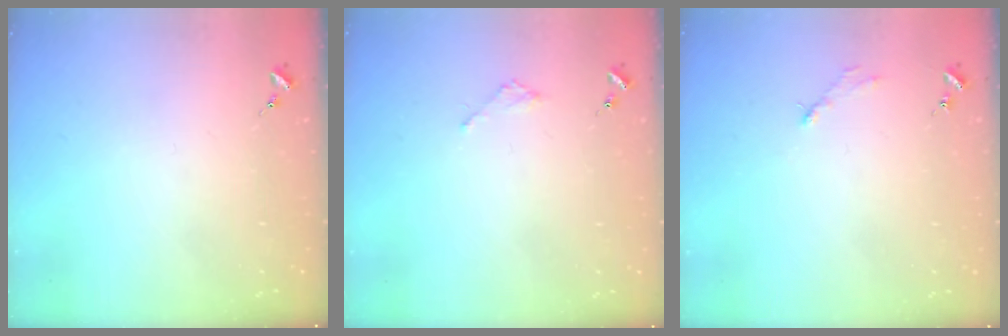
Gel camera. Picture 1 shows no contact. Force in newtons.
{"total": 1.8, "press": 1.8, "slide": 0.2}
{"total": 2.6, "press": 2.6, "slide": 0.3}